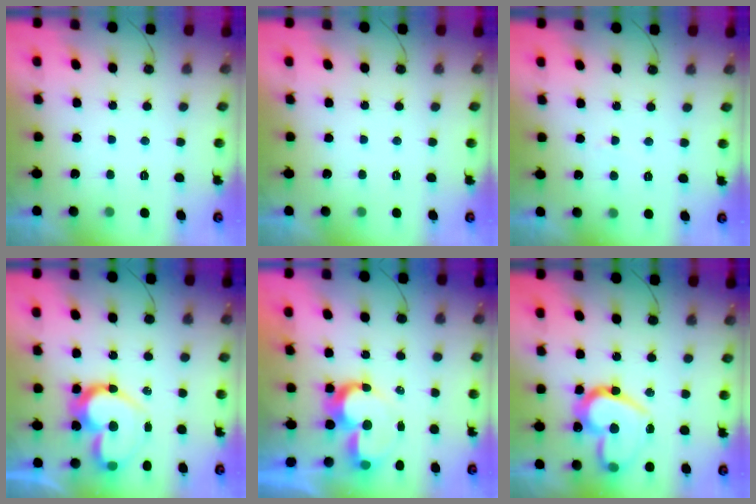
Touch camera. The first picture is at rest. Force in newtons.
{"total": 0.0}
{"total": 1.4, "press": 1.4, "slide": 0.1}
{"total": 17.1, "press": 17.0, "slide": 1.4}
{"total": 10.0, "press": 9.9, "slide": 0.7}
{"total": 19.1, "press": 18.9, "slide": 2.7}